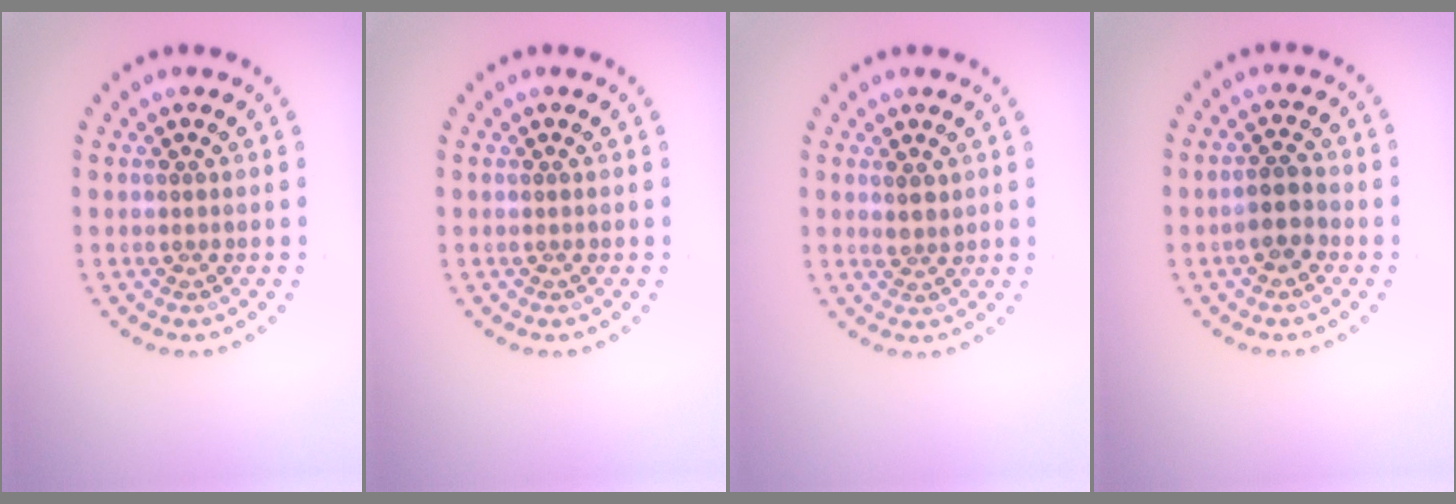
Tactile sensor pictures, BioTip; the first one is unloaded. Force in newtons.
{"total": 0.0}
{"total": 1.5, "press": 1.3, "slide": 0.8}
{"total": 2.4, "press": 2.2, "slide": 0.9}